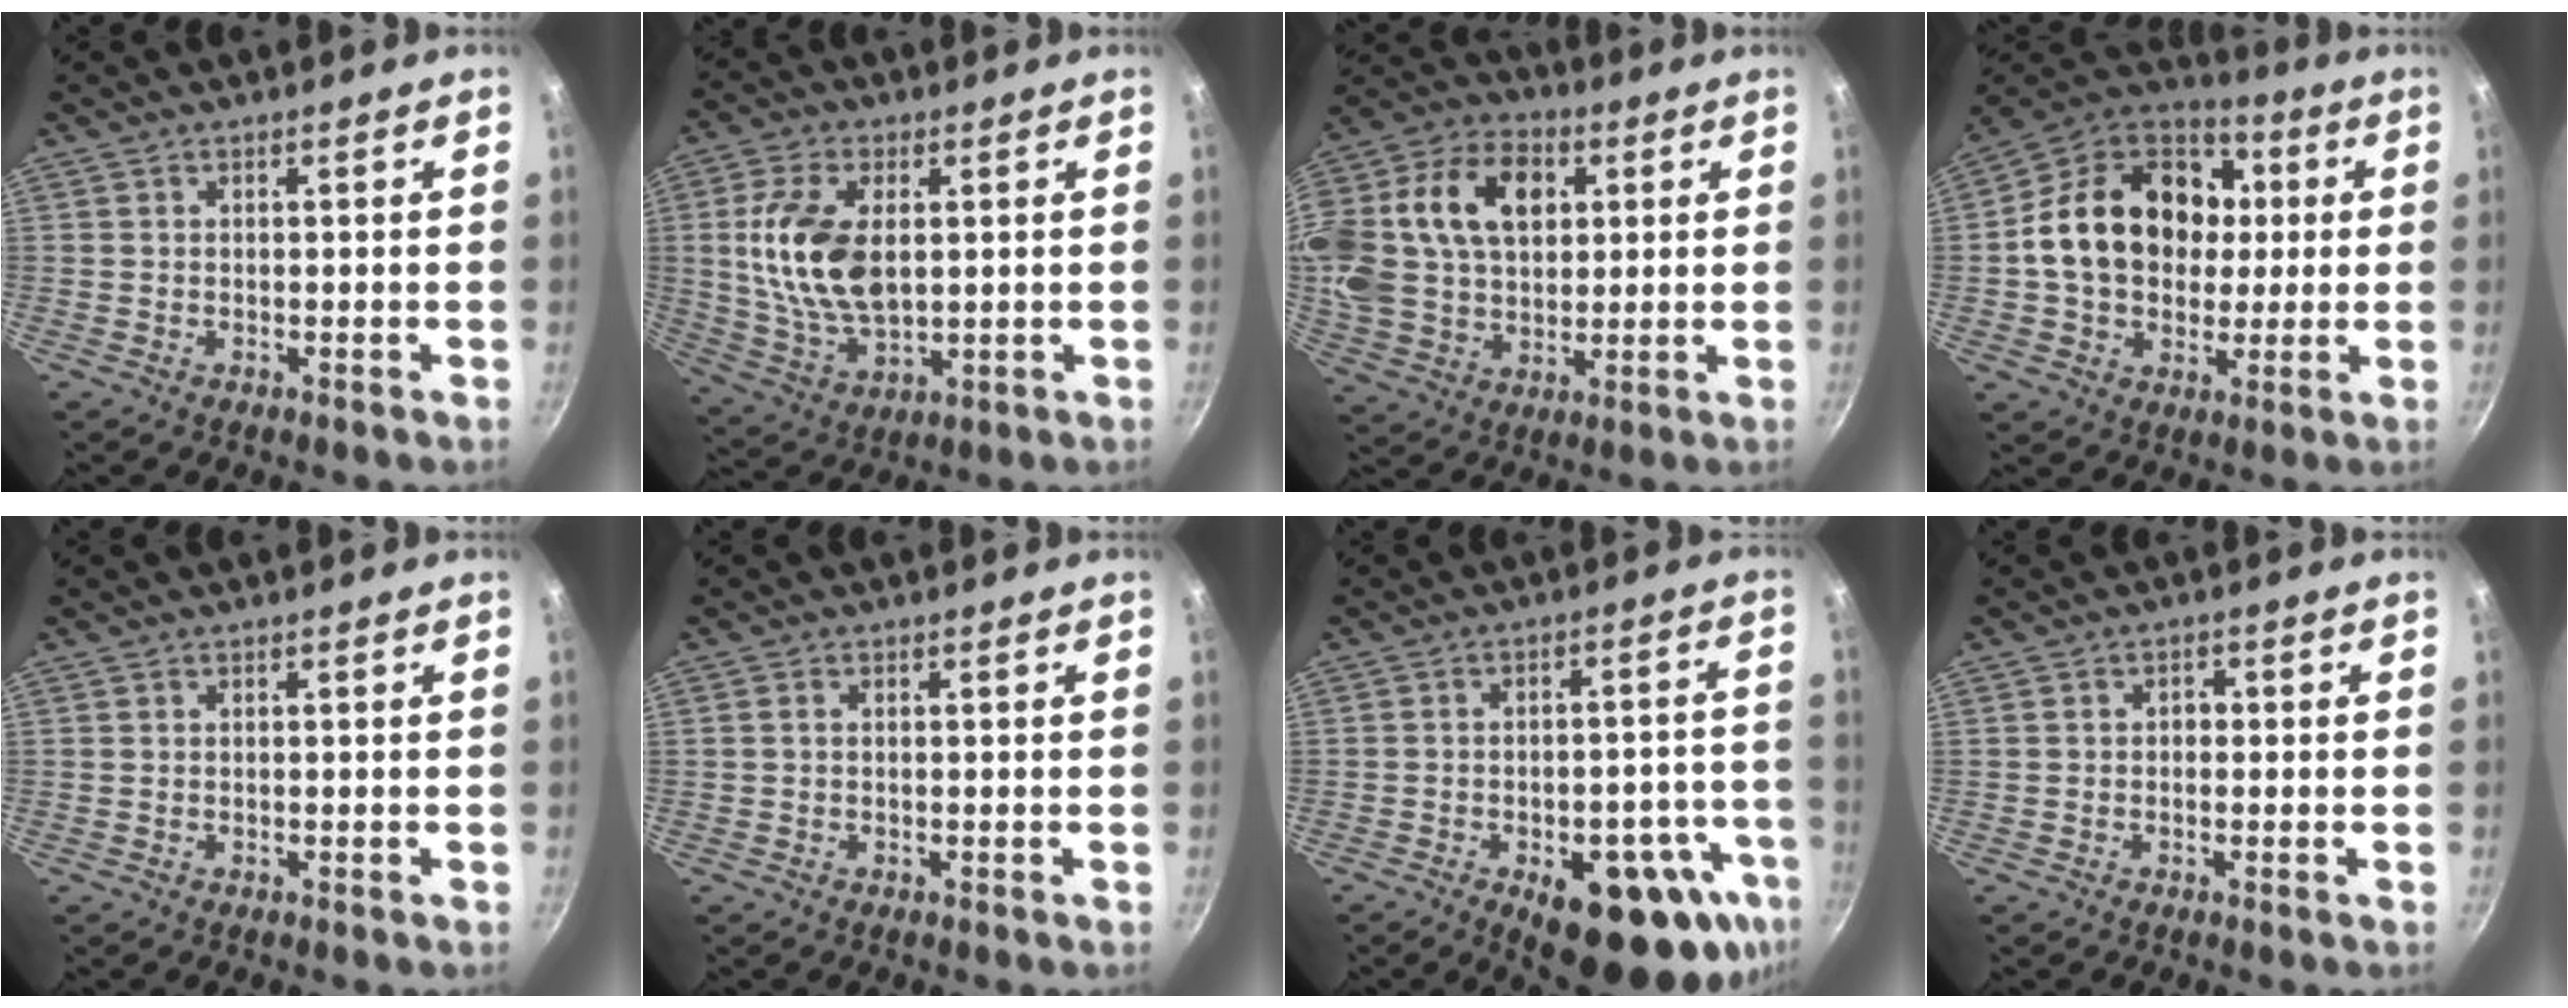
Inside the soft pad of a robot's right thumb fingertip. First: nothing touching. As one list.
[{"total": 14.8, "force": [2.1, 8.4, 11.9], "torque": [-0.219, -0.011, 0.046]}, {"total": 27.1, "force": [7.6, 18.8, 18.0], "torque": [-0.370, 0.027, 0.129]}, {"total": 22.0, "force": [1.9, 17.0, 13.9], "torque": [-0.214, 0.030, 0.024]}, {"total": 0.0}, {"total": 0.6, "force": [0.0, 0.5, 0.4], "torque": [-0.007, 0.004, -0.001]}, {"total": 20.4, "force": [-9.9, 9.4, 15.2], "torque": [-0.123, 0.031, -0.121]}, {"total": 1.5, "force": [-0.3, 1.2, 0.9], "torque": [-0.009, 0.006, -0.007]}]